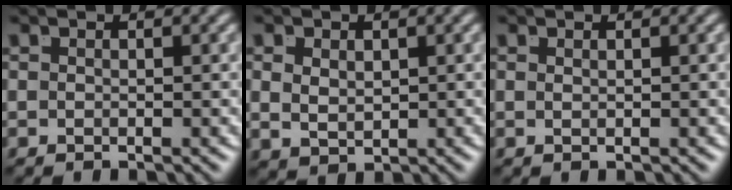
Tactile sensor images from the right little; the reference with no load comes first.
{"total": 2.9, "force": [0.3, 2.1, 2.0], "torque": [-0.044, -0.022, 0.023]}
{"total": 1.2, "force": [0.2, -1.1, 0.2], "torque": [0.003, -0.004, 0.010]}